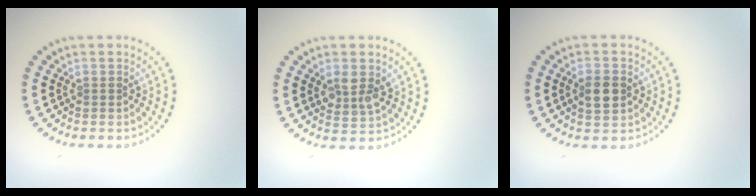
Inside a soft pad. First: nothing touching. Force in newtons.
{"total": 2.7, "press": 2.6, "slide": 0.8}
{"total": 2.5, "press": 2.5, "slide": 0.1}